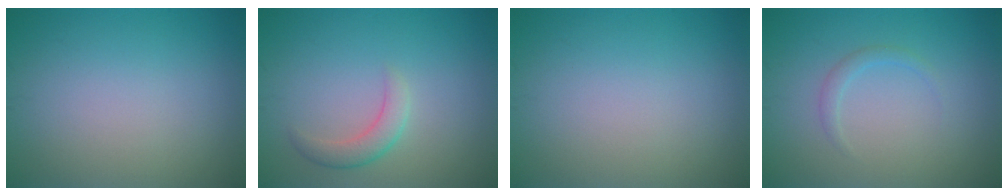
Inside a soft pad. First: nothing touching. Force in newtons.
{"total": 2.2, "press": 2.1, "slide": 0.1}
{"total": 0.0}
{"total": 1.1, "press": 1.1, "slide": 0.1}